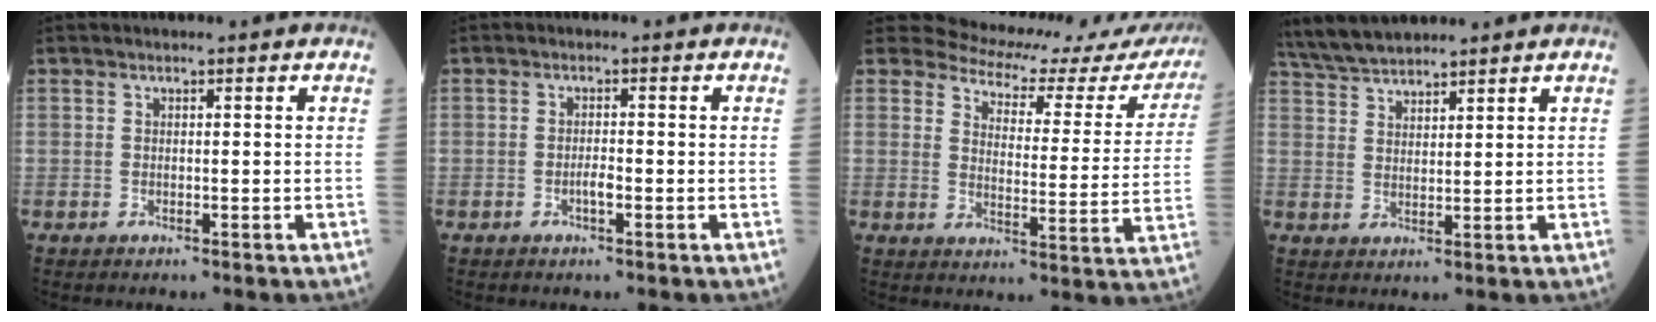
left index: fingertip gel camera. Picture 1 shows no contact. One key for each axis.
{"total": 1.7, "fx": -1.1, "fy": 0.3, "fz": 1.2, "tx": -0.023, "ty": -0.003, "tz": -0.020}
{"total": 17.6, "fx": 16.7, "fy": 4.4, "fz": 3.3, "tx": -0.025, "ty": -0.070, "tz": 0.171}
{"total": 7.0, "fx": 6.5, "fy": 1.0, "fz": 2.5, "tx": -0.059, "ty": 0.022, "tz": 0.128}